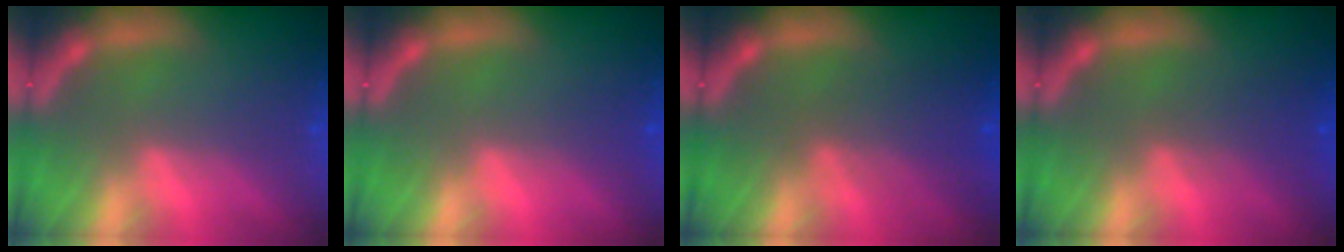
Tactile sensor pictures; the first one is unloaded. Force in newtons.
{"total": 1.0}
{"total": 4.1}
{"total": 2.5}